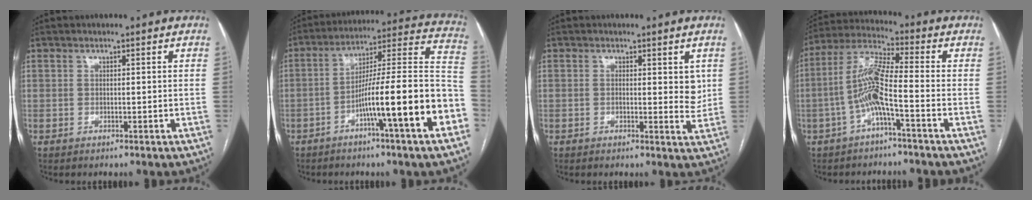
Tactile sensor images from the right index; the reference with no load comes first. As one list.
[{"total": 18.8, "force": [-6.9, -0.1, 17.4], "torque": [-0.221, 0.023, -0.107]}, {"total": 3.6, "force": [0.9, 1.5, 3.1], "torque": [-0.038, -0.005, 0.009]}, {"total": 8.4, "force": [-2.5, 0.4, 8.0], "torque": [-0.168, 0.019, -0.054]}]